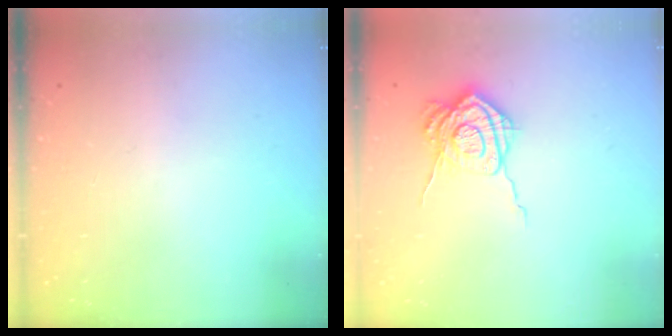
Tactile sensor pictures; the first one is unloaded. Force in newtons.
{"total": 14.0, "press": 14.0, "slide": 0.2}